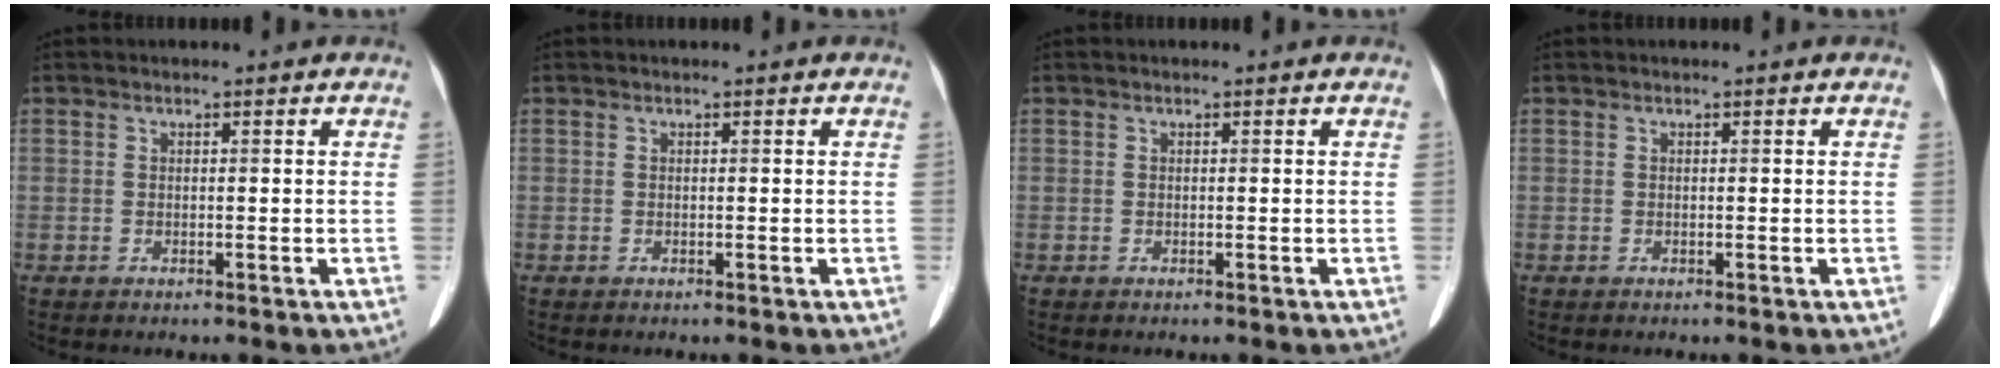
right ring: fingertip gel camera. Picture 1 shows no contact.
{"total": 0.0}
{"total": 0.0}
{"total": 0.0}